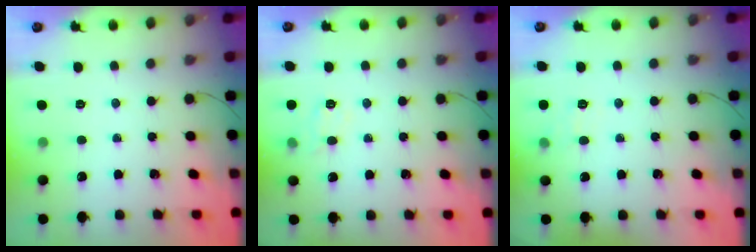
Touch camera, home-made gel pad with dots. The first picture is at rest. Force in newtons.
{"total": 8.2, "press": 8.1, "slide": 1.1}
{"total": 6.4, "press": 6.2, "slide": 1.6}